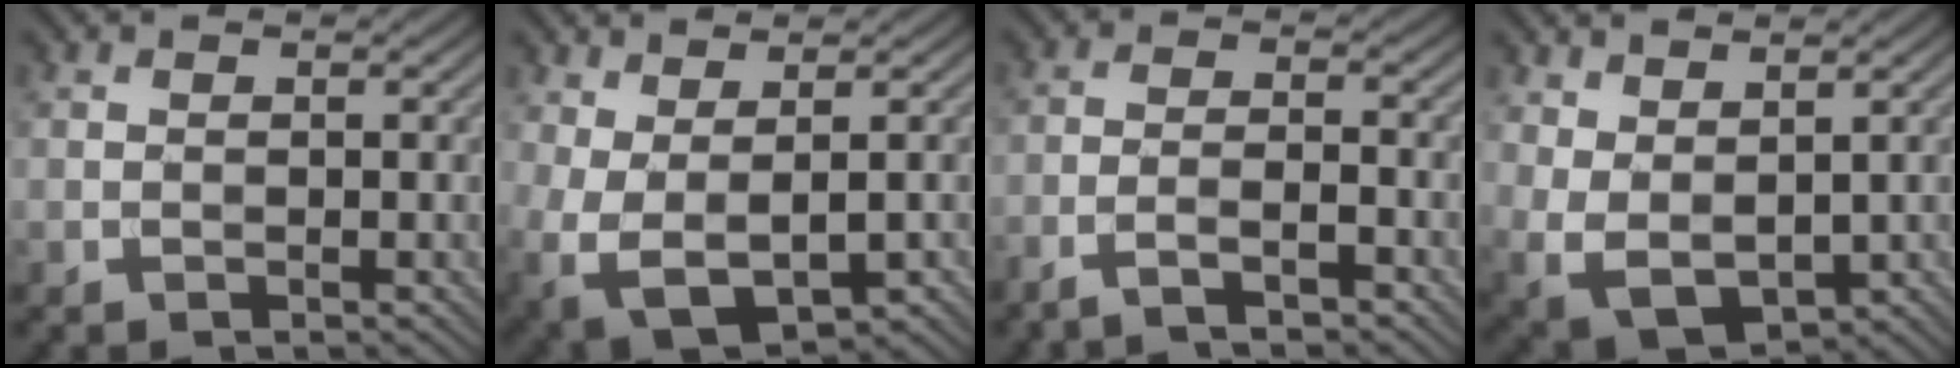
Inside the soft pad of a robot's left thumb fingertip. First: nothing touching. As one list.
[{"total": 6.3, "force": [-0.3, 3.4, 5.3], "torque": [-0.126, -0.020, 0.006]}, {"total": 4.1, "force": [-3.0, 0.6, 2.7], "torque": [-0.047, 0.006, -0.066]}, {"total": 5.6, "force": [2.3, 3.1, 4.1], "torque": [-0.103, -0.014, 0.057]}]